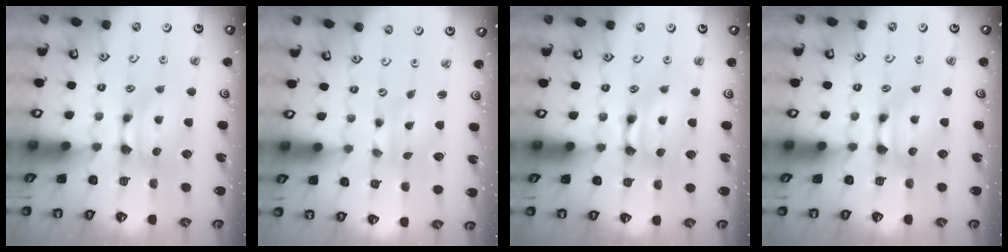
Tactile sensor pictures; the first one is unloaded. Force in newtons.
{"total": 2.4, "press": 2.2, "slide": 1.0}
{"total": 2.0, "press": 2.0, "slide": 0.1}
{"total": 0.0}